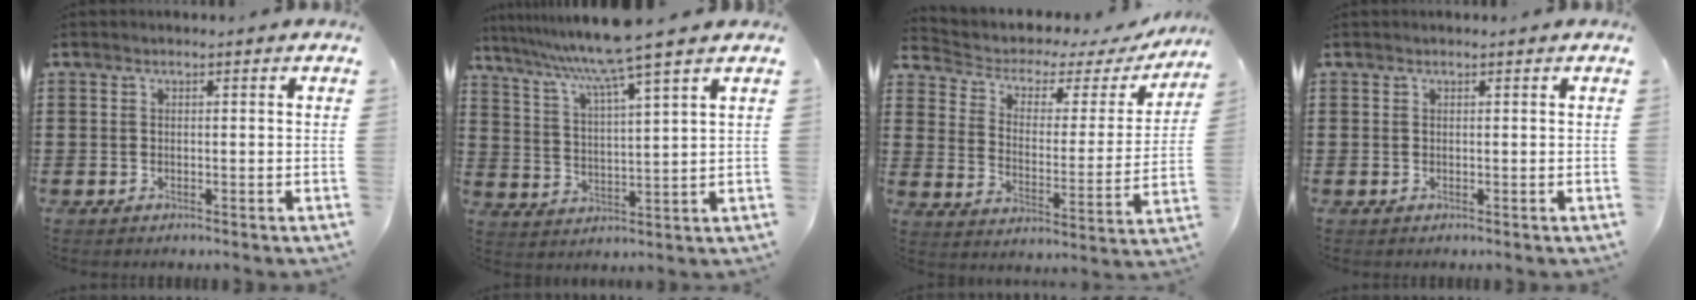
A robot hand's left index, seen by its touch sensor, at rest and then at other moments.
{"total": 8.9, "force": [7.2, -1.3, 5.1], "torque": [-0.121, -0.041, 0.118]}
{"total": 3.7, "force": [2.5, 1.9, 1.8], "torque": [-0.054, -0.019, 0.033]}
{"total": 0.0}